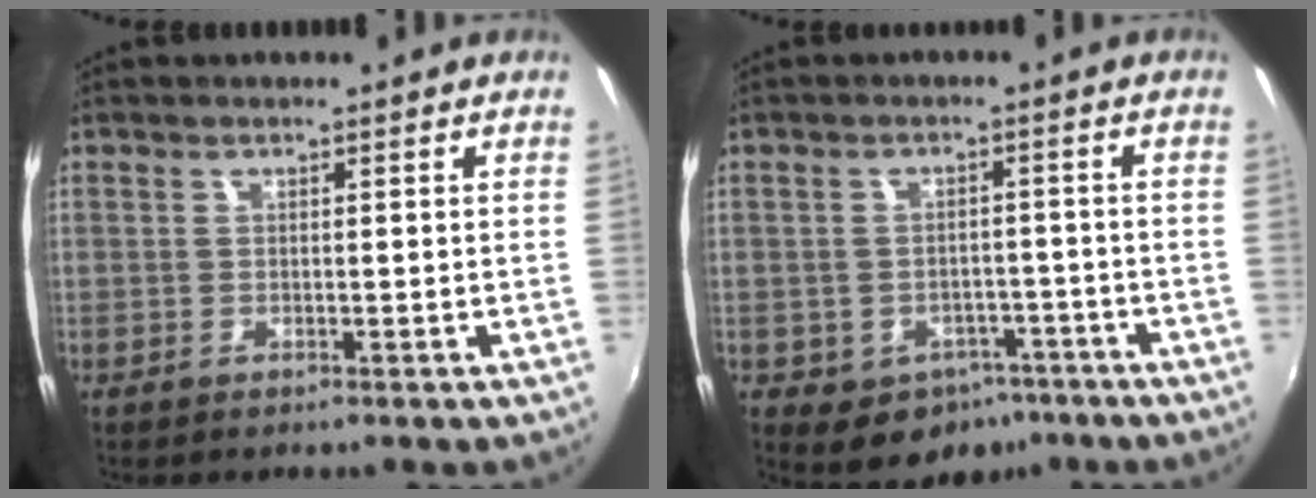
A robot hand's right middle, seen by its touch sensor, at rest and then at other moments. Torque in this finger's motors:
{"motor_torque": [0.43, -0.52, 0.07, 0.02]}